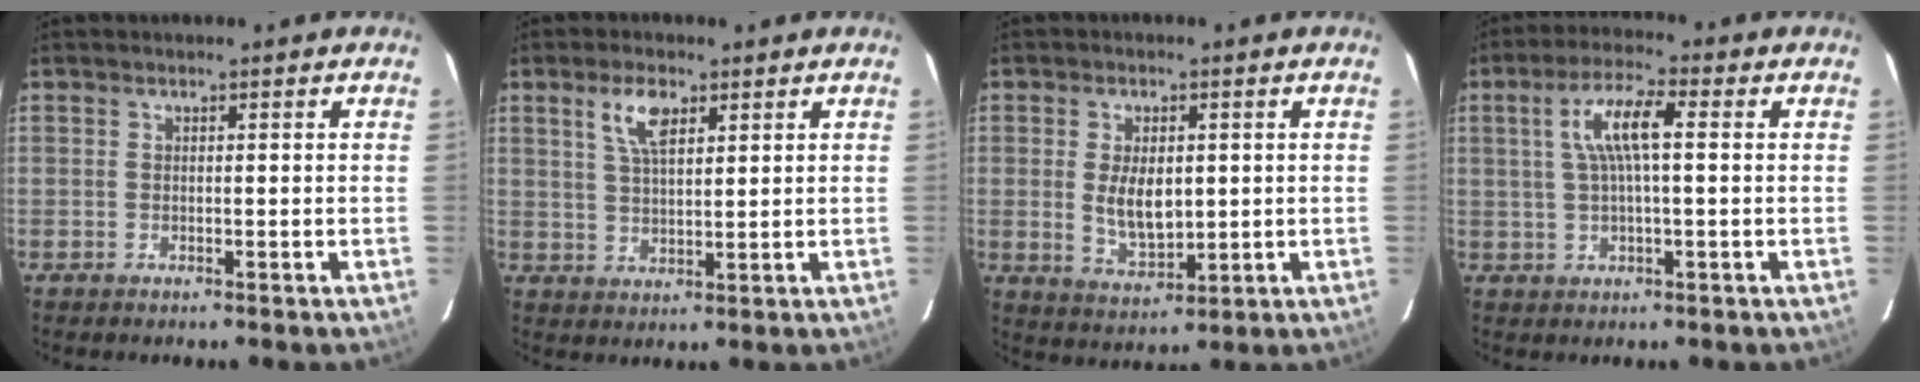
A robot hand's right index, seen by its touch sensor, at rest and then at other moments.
{"total": 5.7, "force": [3.1, 2.4, 4.2], "torque": [-0.079, 0.008, 0.061]}
{"total": 7.5, "force": [0.3, 4.0, 6.3], "torque": [-0.120, -0.007, 0.016]}
{"total": 7.5, "force": [1.4, 1.5, 7.2], "torque": [-0.138, 0.011, 0.028]}